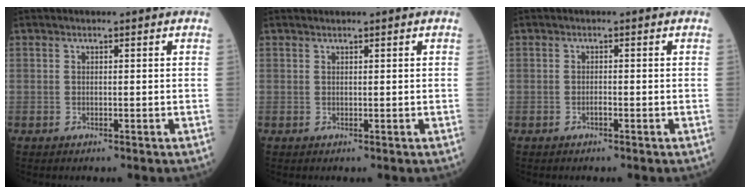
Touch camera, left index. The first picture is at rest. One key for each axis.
{"total": 0.0}
{"total": 0.7, "fx": -0.5, "fy": 0.1, "fz": 0.5, "tx": -0.011, "ty": 0.001, "tz": -0.008}